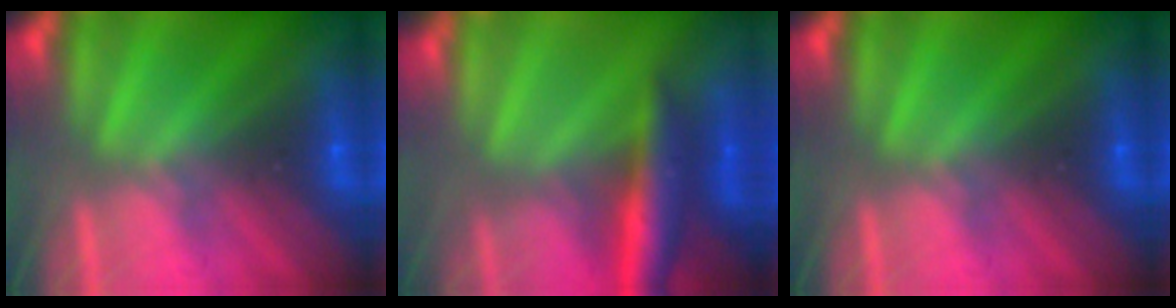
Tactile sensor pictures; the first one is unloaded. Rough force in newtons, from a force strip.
{"total": 7.5}
{"total": 0.0}